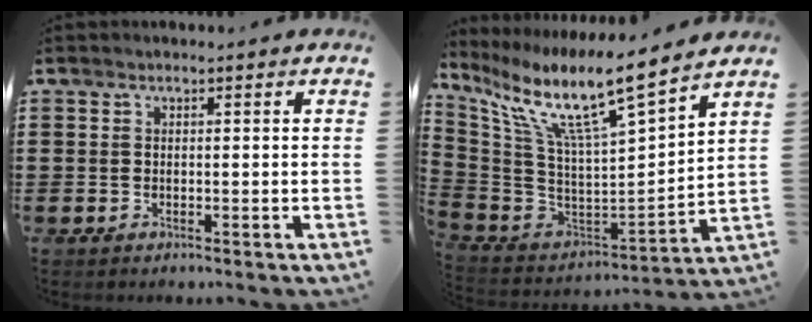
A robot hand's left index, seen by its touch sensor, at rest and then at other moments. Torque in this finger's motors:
{"motor_torque": [2.14, 0.00, 0.90, 0.21]}